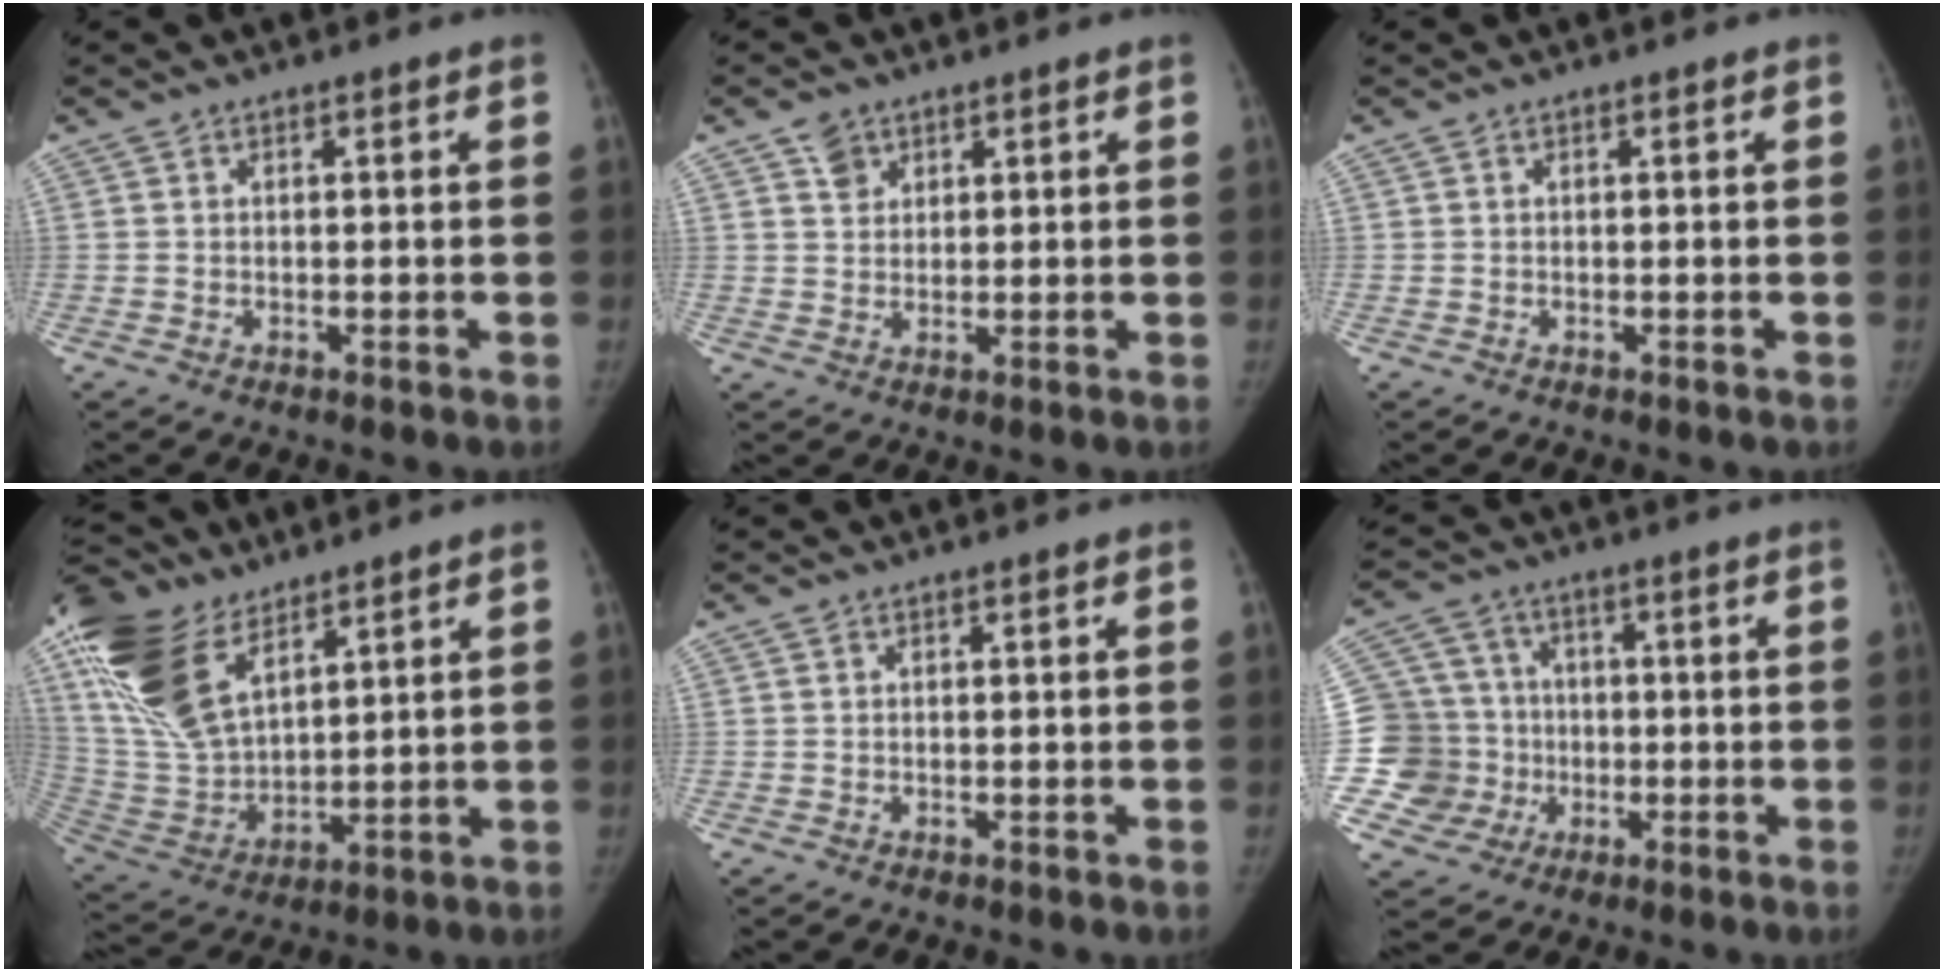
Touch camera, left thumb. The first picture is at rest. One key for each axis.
{"total": 2.9, "fx": 1.8, "fy": 2.2, "fz": 0.8, "tx": 0.003, "ty": -0.018, "tz": 0.032}
{"total": 0.0}
{"total": 20.2, "fx": 11.8, "fy": 10.2, "fz": 12.8, "tx": -0.267, "ty": -0.036, "tz": 0.240}
{"total": 0.0}
{"total": 13.7, "fx": -1.3, "fy": 13.3, "fz": 3.0, "tx": -0.035, "ty": 0.038, "tz": -0.010}